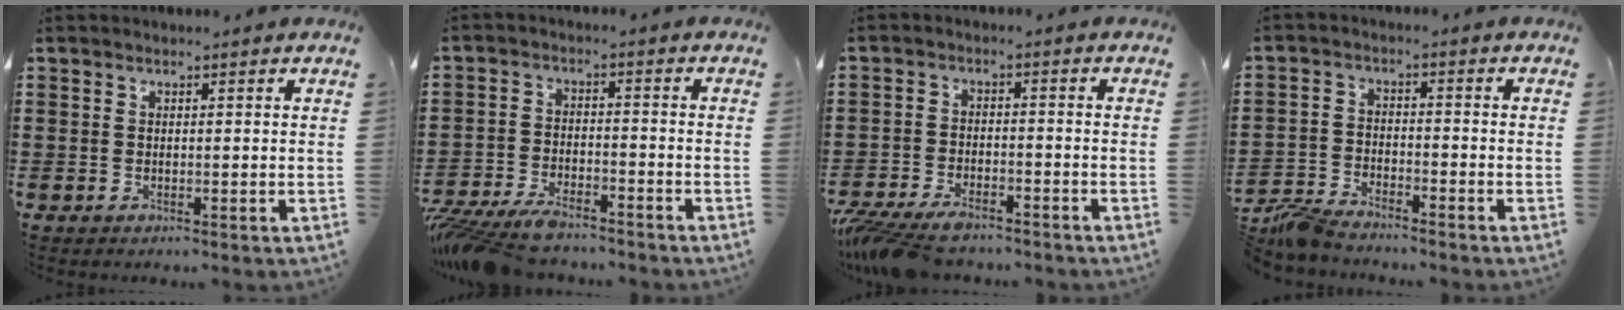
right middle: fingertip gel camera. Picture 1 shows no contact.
{"total": 6.2, "force": [-5.7, 1.3, 2.0], "torque": [-0.054, 0.001, -0.115]}
{"total": 5.4, "force": [-4.8, 1.3, 2.2], "torque": [-0.061, -0.004, -0.097]}
{"total": 4.3, "force": [-4.1, 0.9, 1.0], "torque": [-0.046, -0.003, -0.091]}